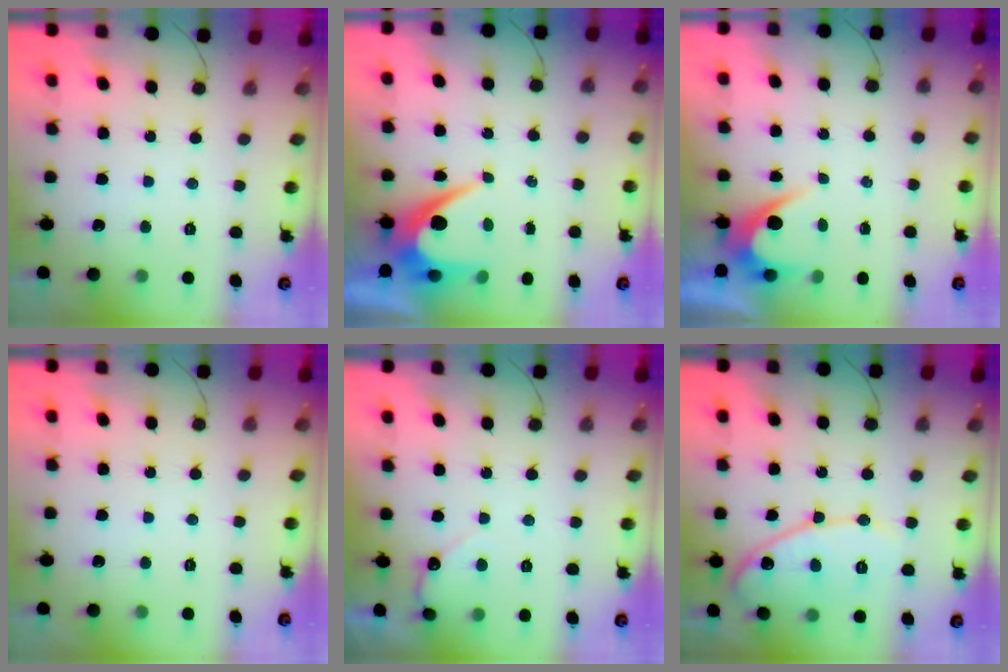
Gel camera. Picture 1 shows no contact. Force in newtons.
{"total": 7.6, "press": 7.6, "slide": 0.5}
{"total": 3.8, "press": 3.8, "slide": 0.2}
{"total": 0.0}
{"total": 3.9, "press": 3.9, "slide": 0.3}
{"total": 11.2, "press": 11.2, "slide": 0.4}